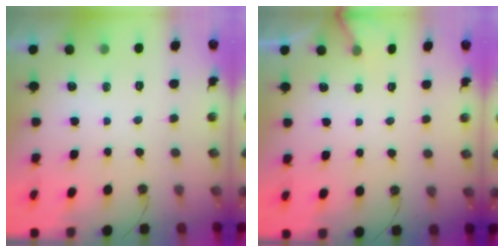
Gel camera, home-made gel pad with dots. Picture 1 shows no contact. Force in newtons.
{"total": 4.5, "press": 4.5, "slide": 0.4}